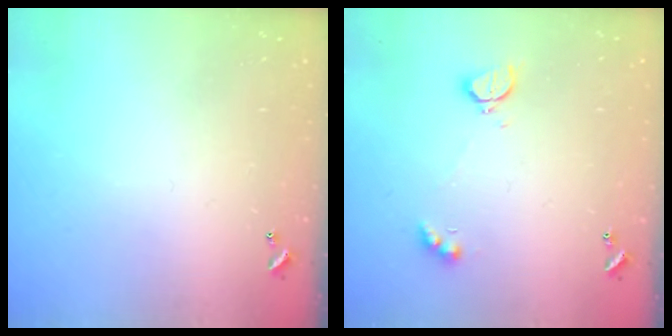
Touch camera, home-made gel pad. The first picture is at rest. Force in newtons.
{"total": 2.5, "press": 2.5, "slide": 0.6}